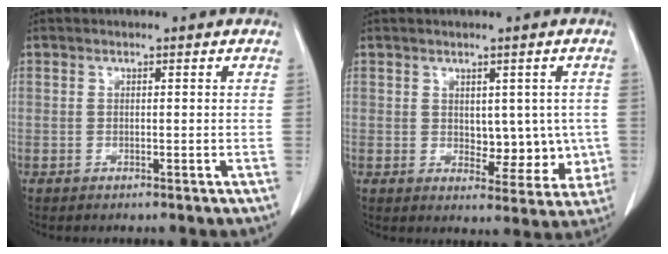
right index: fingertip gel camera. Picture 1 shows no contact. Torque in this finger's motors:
{"motor_torque": [0.12, 0.05, -0.04, 0.00]}